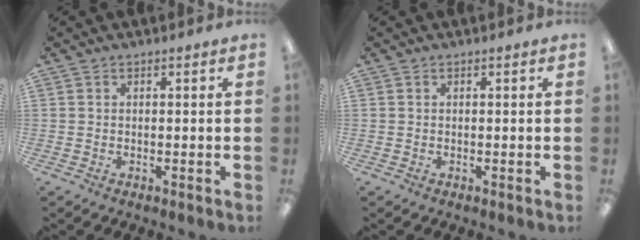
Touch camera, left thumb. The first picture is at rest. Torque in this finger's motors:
{"motor_torque": [0.00, 0.00, 0.09, -0.10, 0.00]}